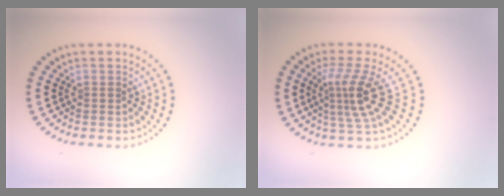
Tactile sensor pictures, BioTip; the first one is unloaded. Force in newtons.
{"total": 3.8, "press": 2.6, "slide": 2.8}